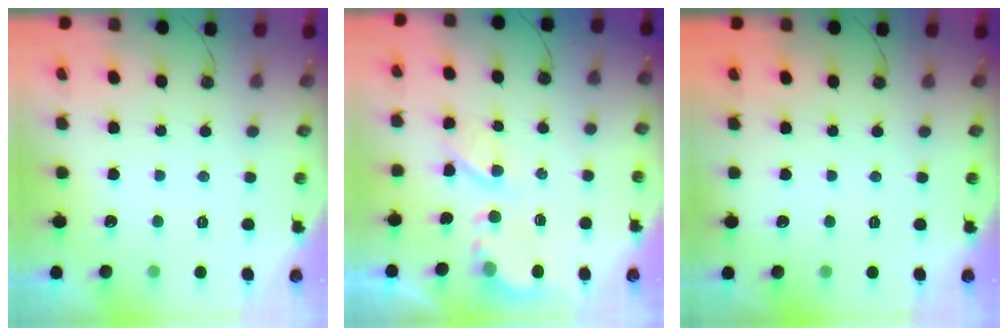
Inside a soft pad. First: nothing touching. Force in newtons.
{"total": 5.3, "press": 5.3, "slide": 0.4}
{"total": 0.0}